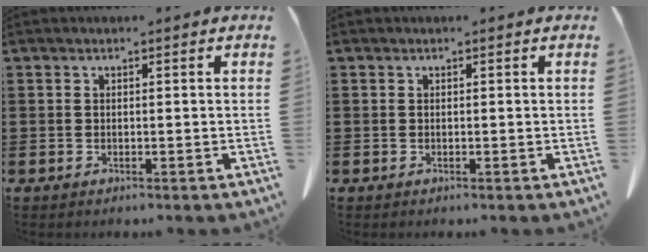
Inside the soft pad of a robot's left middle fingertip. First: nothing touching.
{"total": 0.0}